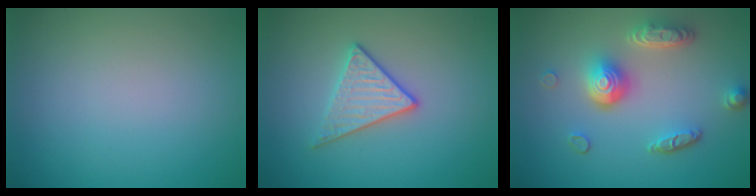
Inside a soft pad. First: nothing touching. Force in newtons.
{"total": 2.8, "press": 2.6, "slide": 1.0}
{"total": 5.2, "press": 3.8, "slide": 3.6}